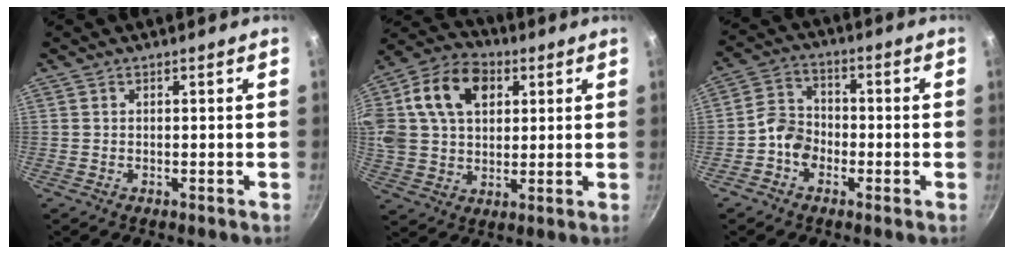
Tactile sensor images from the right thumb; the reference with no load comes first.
{"total": 22.3, "force": [6.8, 15.8, 14.1], "torque": [-0.285, 0.027, 0.111]}
{"total": 6.1, "force": [-2.3, 4.8, 3.0], "torque": [-0.031, 0.027, -0.056]}